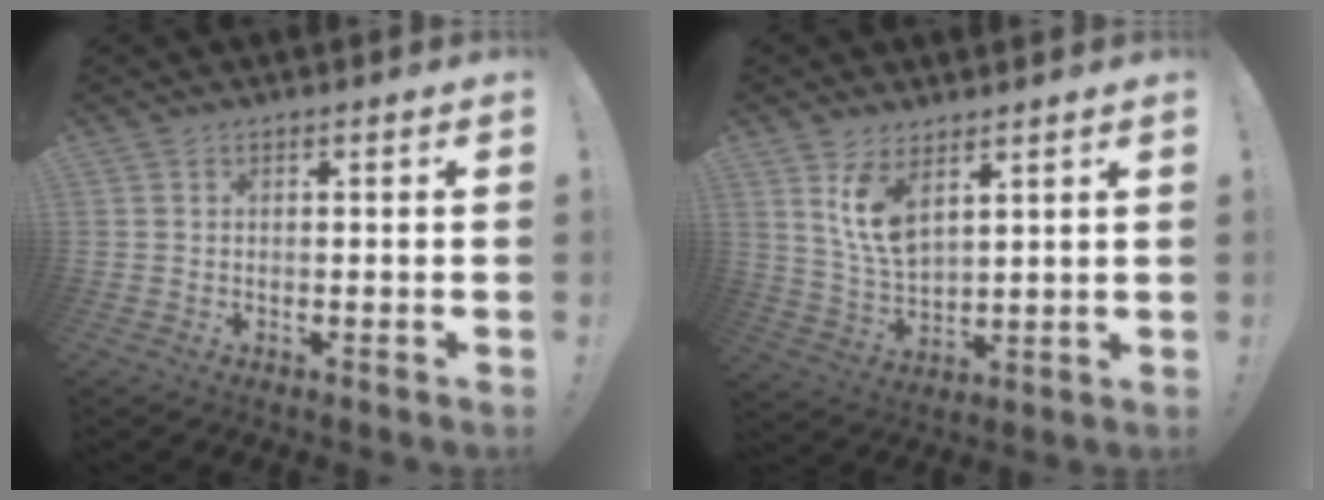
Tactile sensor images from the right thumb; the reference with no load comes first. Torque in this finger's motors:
{"motor_torque": [0.06, 0.70, 0.07, 0.09, 0.26]}